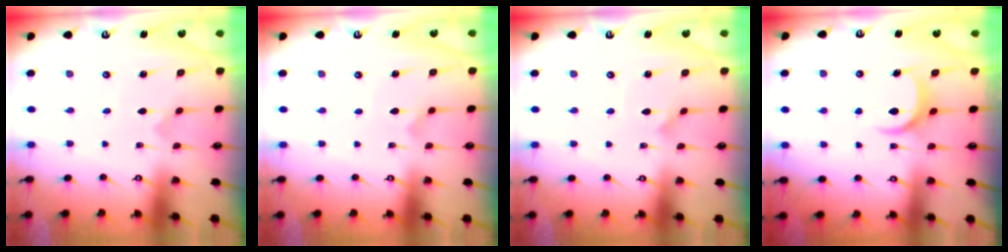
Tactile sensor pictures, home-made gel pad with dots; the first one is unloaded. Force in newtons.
{"total": 2.3, "press": 2.3, "slide": 0.2}
{"total": 1.2, "press": 1.2, "slide": 0.1}
{"total": 8.0, "press": 8.0, "slide": 0.7}